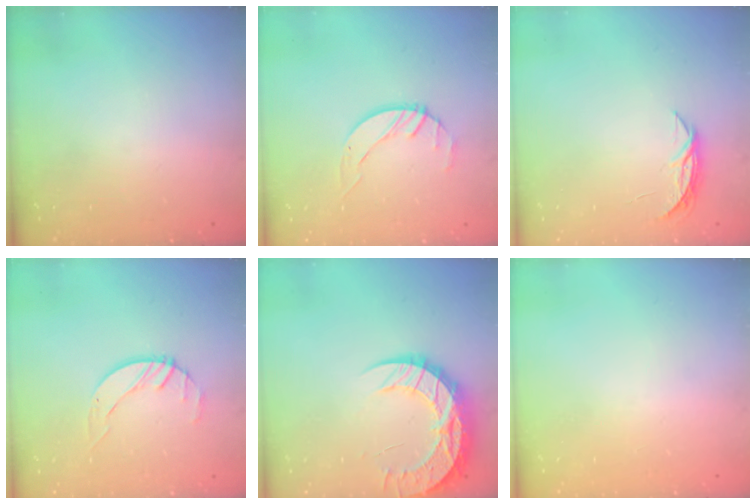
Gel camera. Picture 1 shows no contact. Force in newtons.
{"total": 2.1, "press": 2.0, "slide": 0.3}
{"total": 4.8, "press": 4.7, "slide": 0.5}
{"total": 2.1, "press": 2.0, "slide": 0.3}
{"total": 13.4, "press": 13.4, "slide": 1.0}
{"total": 0.0}